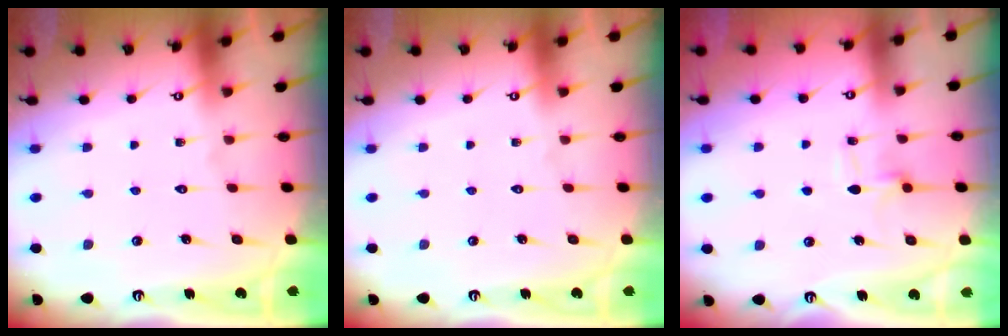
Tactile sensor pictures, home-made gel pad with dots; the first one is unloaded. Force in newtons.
{"total": 0.0}
{"total": 5.5, "press": 5.4, "slide": 0.9}